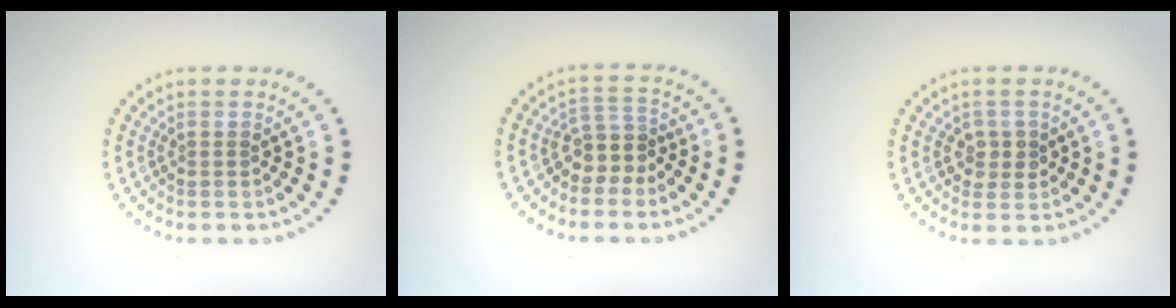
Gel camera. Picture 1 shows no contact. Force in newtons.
{"total": 2.6, "press": 2.0, "slide": 1.7}
{"total": 1.8, "press": 1.8, "slide": 0.4}